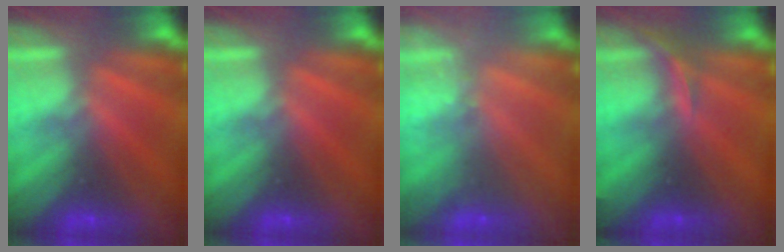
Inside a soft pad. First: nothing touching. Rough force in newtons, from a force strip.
{"total": 0.0}
{"total": 2.7}
{"total": 2.9}